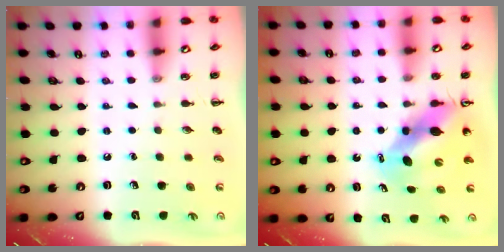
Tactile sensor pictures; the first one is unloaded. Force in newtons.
{"total": 9.6, "press": 9.1, "slide": 2.8}